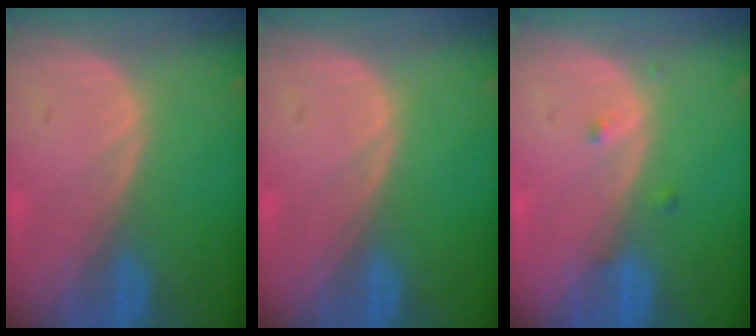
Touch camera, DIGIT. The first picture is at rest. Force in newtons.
{"total": 0.0}
{"total": 1.1, "press": 1.1, "slide": 0.1}